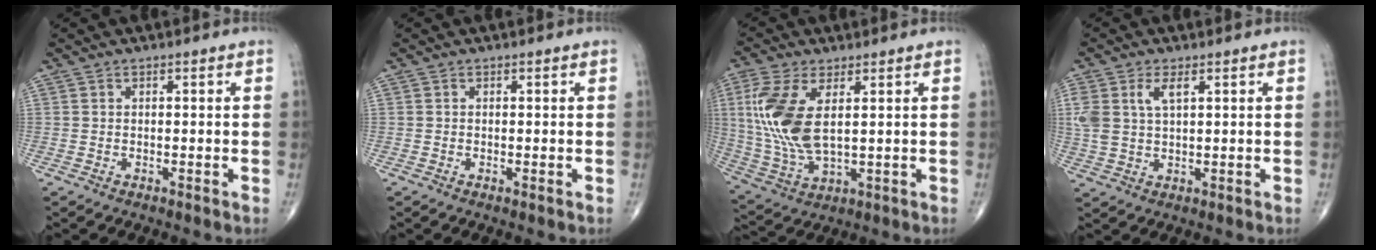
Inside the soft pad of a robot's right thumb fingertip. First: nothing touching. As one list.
[{"total": 0.0}, {"total": 13.7, "force": [2.8, 6.5, 11.8], "torque": [-0.270, -0.012, 0.065]}, {"total": 6.1, "force": [2.3, 2.9, 4.8], "torque": [-0.113, 0.003, 0.051]}]